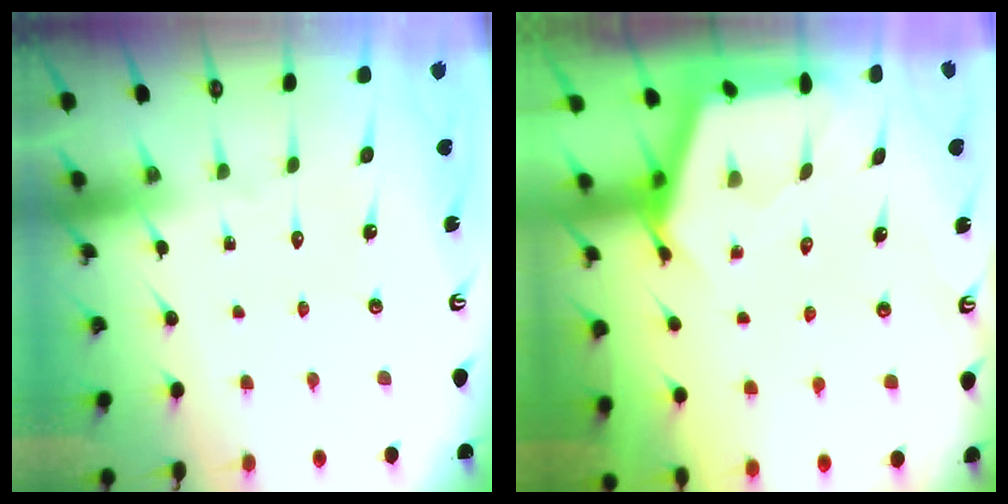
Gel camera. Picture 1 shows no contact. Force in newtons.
{"total": 2.7, "press": 2.7, "slide": 0.3}